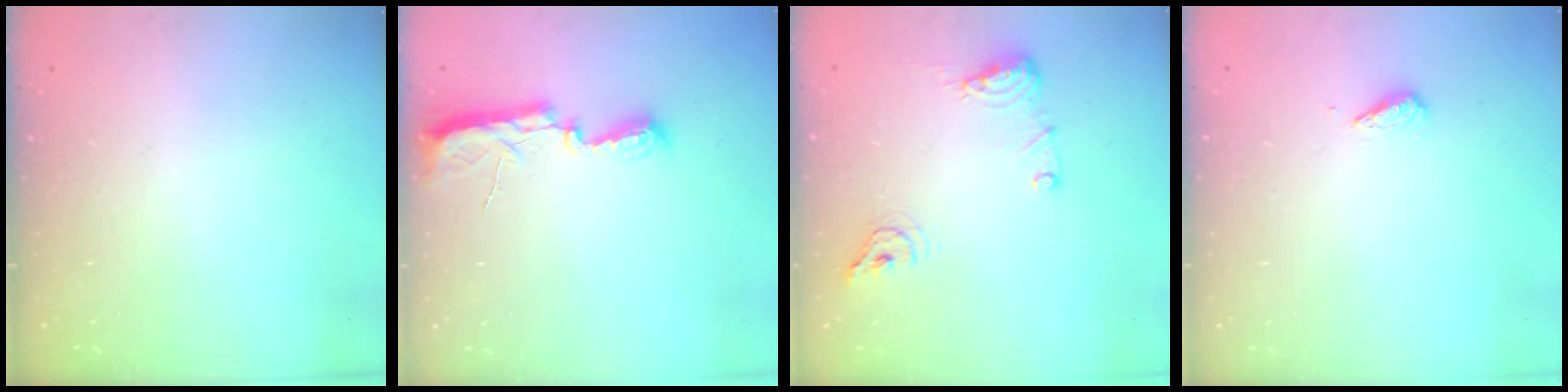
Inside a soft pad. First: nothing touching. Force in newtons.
{"total": 7.7, "press": 7.7, "slide": 0.8}
{"total": 8.9, "press": 8.8, "slide": 1.4}
{"total": 2.9, "press": 2.9, "slide": 0.4}